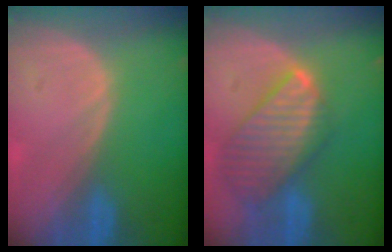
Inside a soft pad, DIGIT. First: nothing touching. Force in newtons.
{"total": 9.7, "press": 8.4, "slide": 4.9}